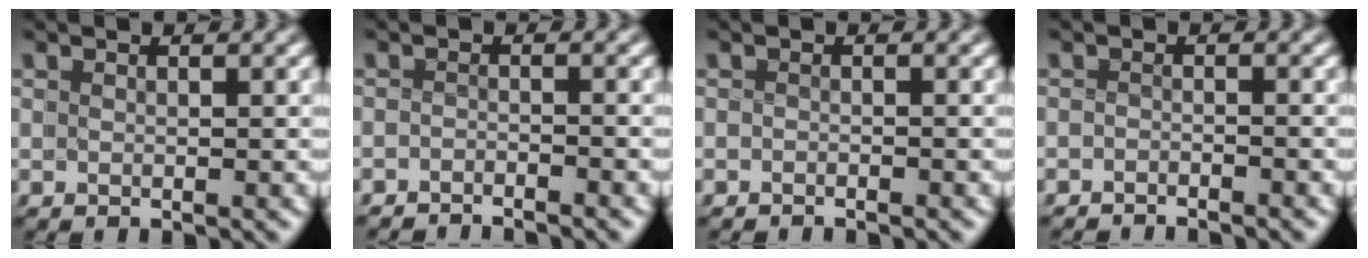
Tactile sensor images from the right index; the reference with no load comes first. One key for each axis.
{"total": 2.9, "fx": -2.7, "fy": -0.2, "fz": -0.8, "tx": 0.011, "ty": -0.009, "tz": -0.050}
{"total": 1.2, "fx": -1.0, "fy": -0.4, "fz": -0.6, "tx": 0.002, "ty": -0.007, "tz": -0.016}
{"total": 2.2, "fx": -2.1, "fy": -0.3, "fz": -0.8, "tx": 0.009, "ty": -0.009, "tz": -0.037}